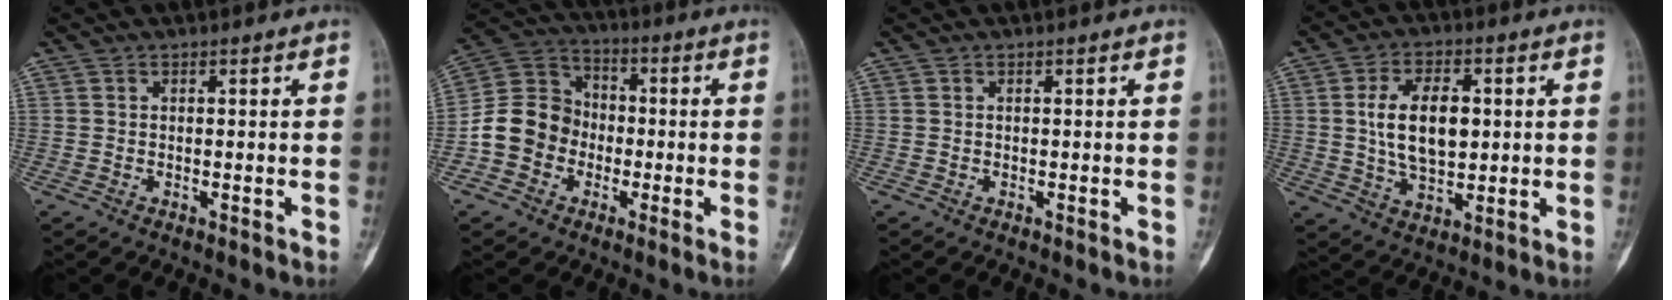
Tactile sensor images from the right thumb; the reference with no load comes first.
{"total": 11.0, "force": [-3.2, 9.5, 4.4], "torque": [-0.065, 0.043, -0.069]}
{"total": 0.0}
{"total": 11.8, "force": [1.5, 7.0, 9.4], "torque": [-0.151, -0.001, 0.032]}